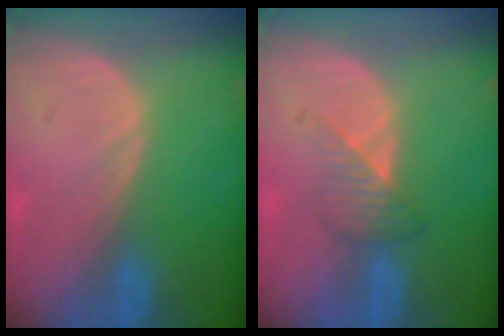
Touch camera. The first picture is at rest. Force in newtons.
{"total": 3.3, "press": 3.1, "slide": 1.2}